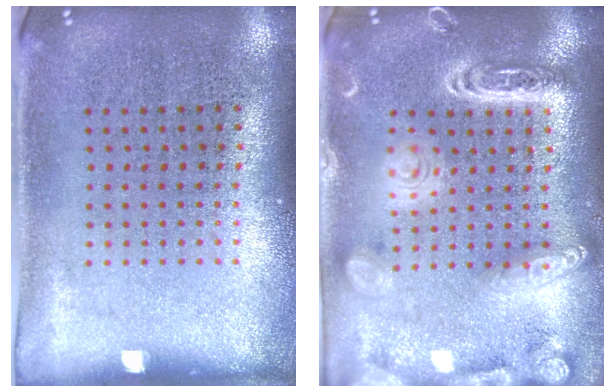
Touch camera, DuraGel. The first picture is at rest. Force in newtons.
{"total": 3.1, "press": 3.1, "slide": 0.2}